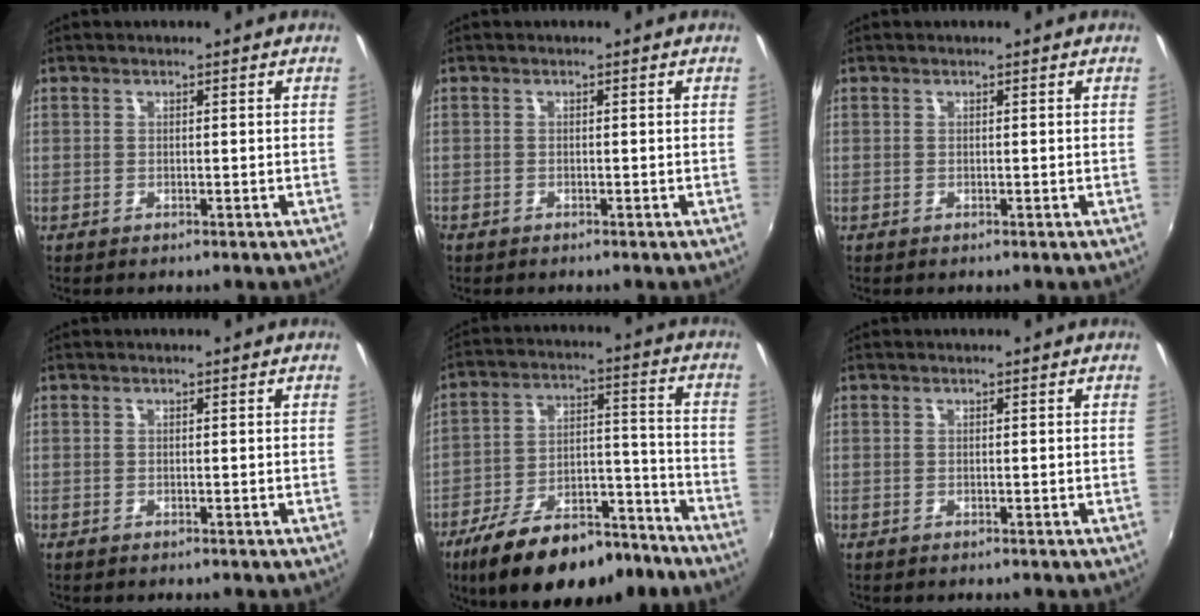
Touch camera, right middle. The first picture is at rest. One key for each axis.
{"total": 1.0, "fx": -0.8, "fy": 0.6, "fz": 0.1, "tx": -0.005, "ty": -0.003, "tz": -0.016}
{"total": 0.0}
{"total": 0.0}
{"total": 19.9, "fx": -14.1, "fy": 8.0, "fz": 11.6, "tx": -0.206, "ty": -0.001, "tz": -0.210}
{"total": 0.0}